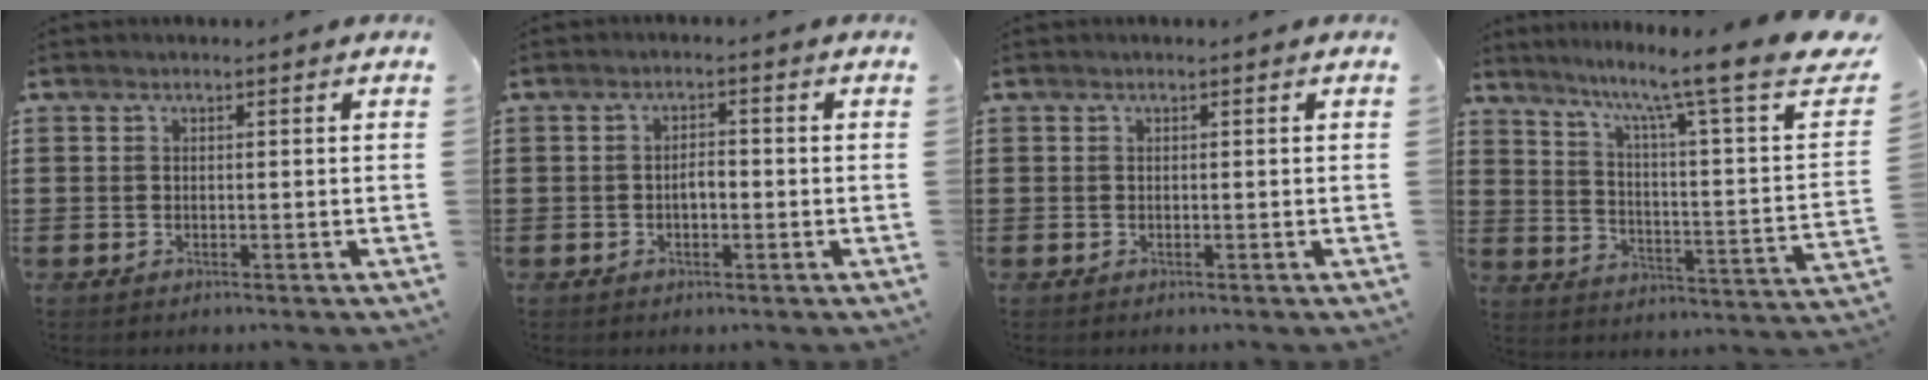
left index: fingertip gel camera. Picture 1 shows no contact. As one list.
[{"total": 2.0, "force": [-0.5, 0.7, 1.8], "torque": [-0.035, 0.003, -0.011]}, {"total": 0.0}, {"total": 9.6, "force": [7.1, -0.2, 6.5], "torque": [-0.135, -0.060, 0.102]}]